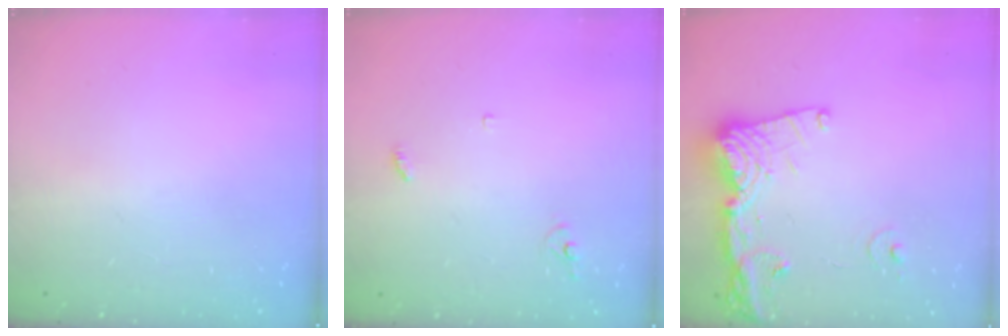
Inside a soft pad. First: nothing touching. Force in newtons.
{"total": 2.9, "press": 2.9, "slide": 0.2}
{"total": 16.5, "press": 16.4, "slide": 2.1}